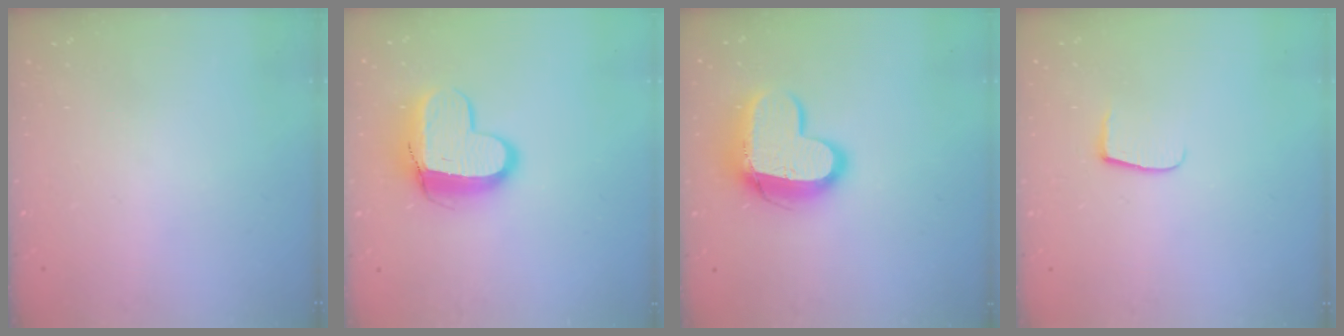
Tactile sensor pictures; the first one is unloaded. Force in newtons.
{"total": 12.7, "press": 12.7, "slide": 1.1}
{"total": 14.4, "press": 14.3, "slide": 1.4}
{"total": 5.2, "press": 5.2, "slide": 0.7}